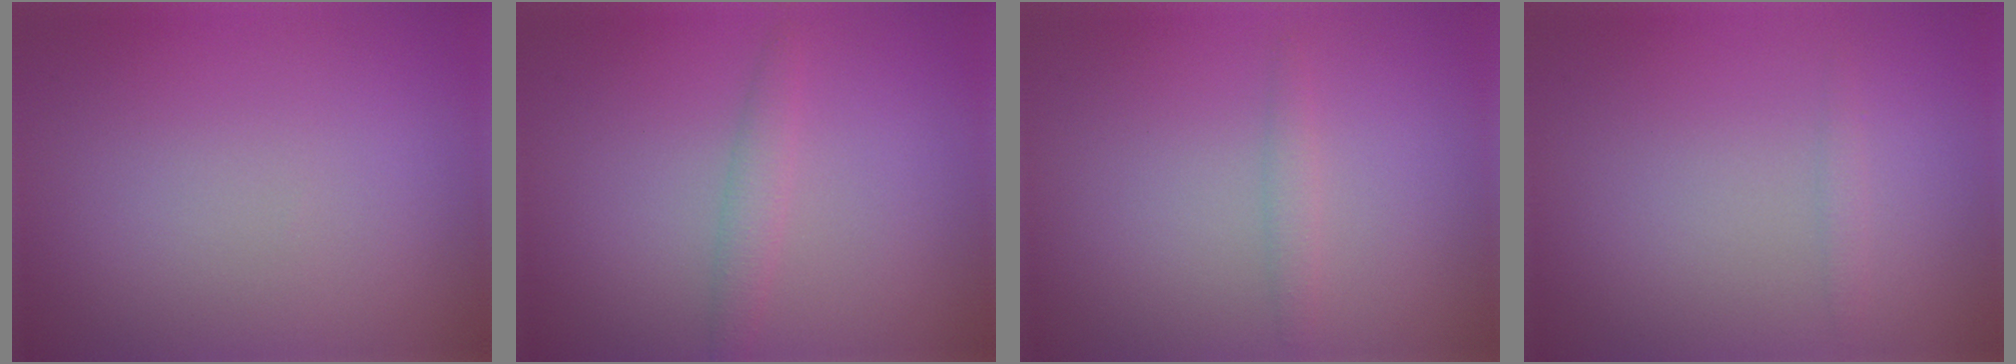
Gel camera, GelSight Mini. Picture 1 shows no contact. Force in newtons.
{"total": 1.6, "press": 1.6, "slide": 0.0}
{"total": 1.0, "press": 1.0, "slide": 0.1}
{"total": 0.8, "press": 0.8, "slide": 0.0}